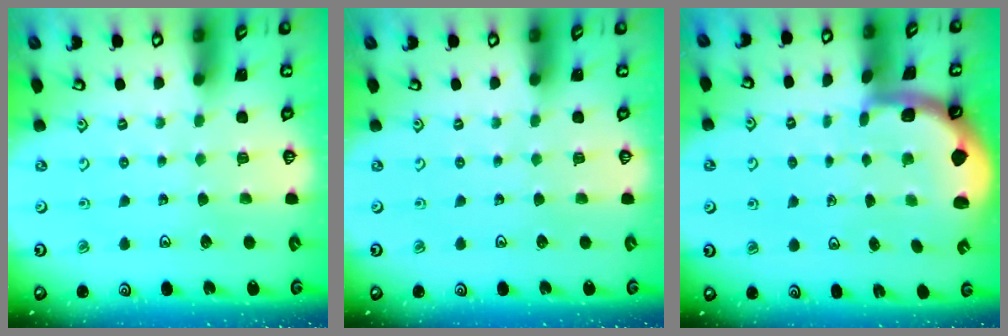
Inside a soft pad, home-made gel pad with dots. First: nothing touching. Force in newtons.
{"total": 0.0}
{"total": 1.5, "press": 1.5, "slide": 0.3}